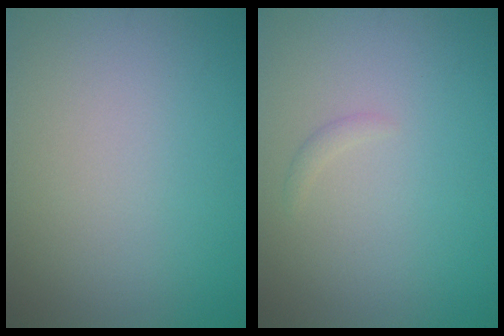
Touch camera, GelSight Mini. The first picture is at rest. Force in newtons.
{"total": 0.6, "press": 0.6, "slide": 0.1}